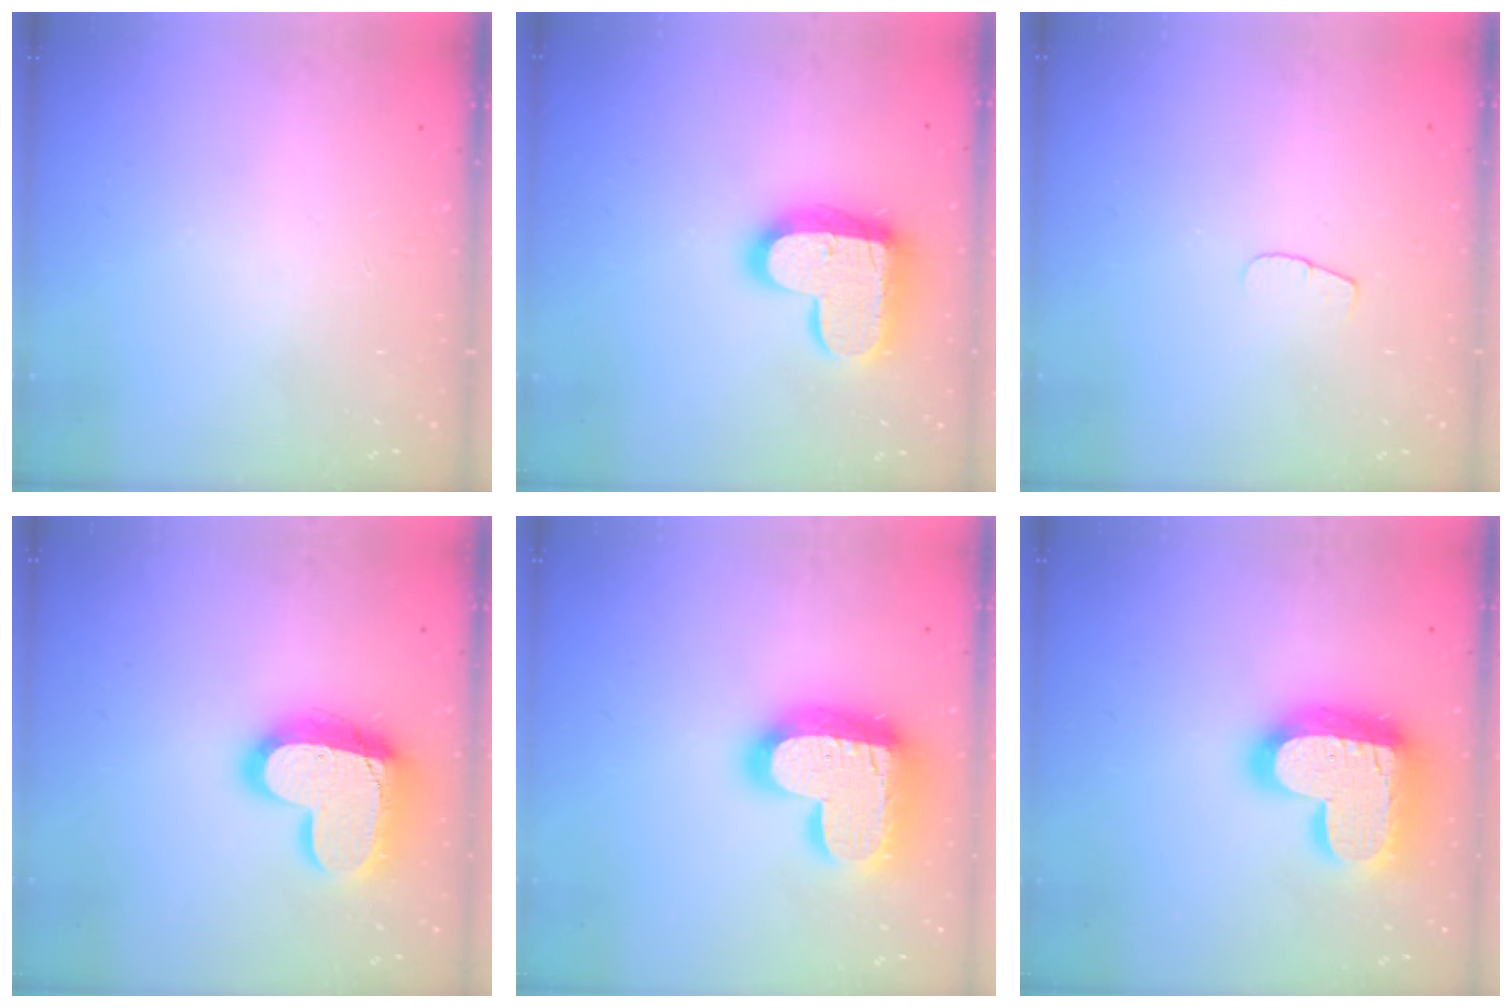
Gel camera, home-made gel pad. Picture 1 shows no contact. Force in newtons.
{"total": 17.7, "press": 17.7, "slide": 1.2}
{"total": 3.7, "press": 3.7, "slide": 0.4}
{"total": 19.3, "press": 19.2, "slide": 1.6}
{"total": 23.4, "press": 23.3, "slide": 1.7}
{"total": 23.4, "press": 23.3, "slide": 1.7}